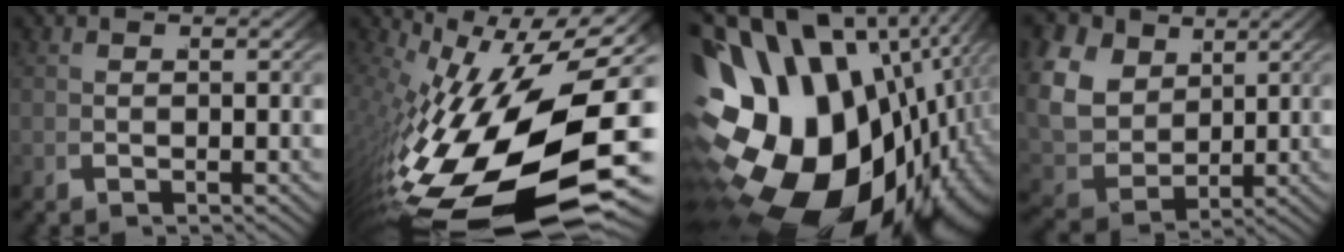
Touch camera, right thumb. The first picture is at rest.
{"total": 22.5, "force": [-2.9, 11.5, 19.1], "torque": [-0.340, -0.072, 0.005]}
{"total": 31.7, "force": [-3.4, 23.3, 21.3], "torque": [-0.394, -0.047, -0.044]}
{"total": 12.1, "force": [1.6, 9.8, 6.9], "torque": [-0.187, -0.035, 0.035]}